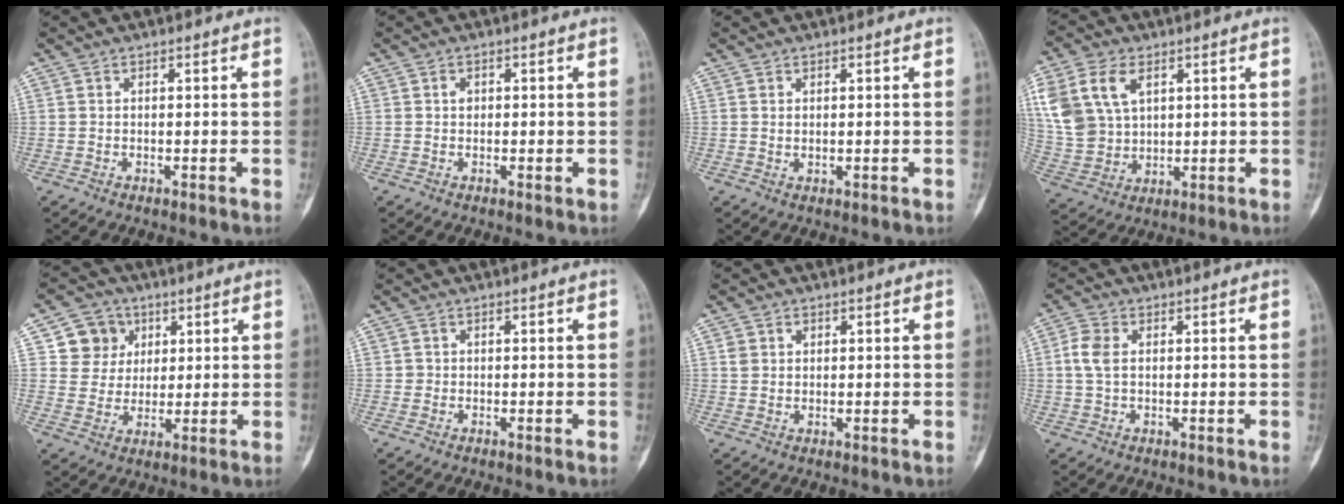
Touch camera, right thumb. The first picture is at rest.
{"total": 1.5, "force": [0.4, 1.1, 0.9], "torque": [-0.005, 0.000, 0.005]}
{"total": 0.9, "force": [0.5, 0.4, 0.6], "torque": [-0.005, -0.005, 0.011]}
{"total": 15.0, "force": [5.7, 10.2, 9.5], "torque": [-0.200, -0.007, 0.122]}
{"total": 8.2, "force": [3.2, 7.3, 1.7], "torque": [0.010, -0.008, 0.055]}
{"total": 0.6, "force": [0.1, 0.6, 0.0], "torque": [0.009, 0.004, 0.000]}
{"total": 2.3, "force": [1.0, 1.8, 0.9], "torque": [-0.004, -0.006, 0.020]}
{"total": 4.5, "force": [0.7, 2.9, 3.4], "torque": [-0.079, 0.009, 0.010]}